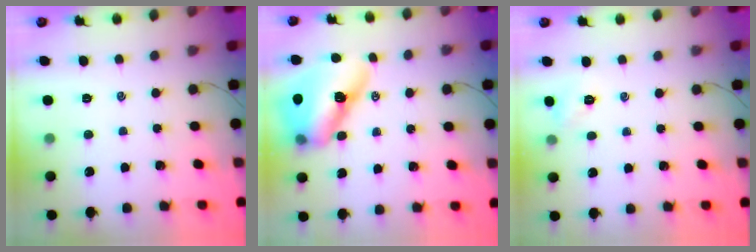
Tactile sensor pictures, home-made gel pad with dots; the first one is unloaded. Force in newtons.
{"total": 15.3, "press": 14.6, "slide": 4.6}
{"total": 2.6, "press": 2.6, "slide": 0.6}